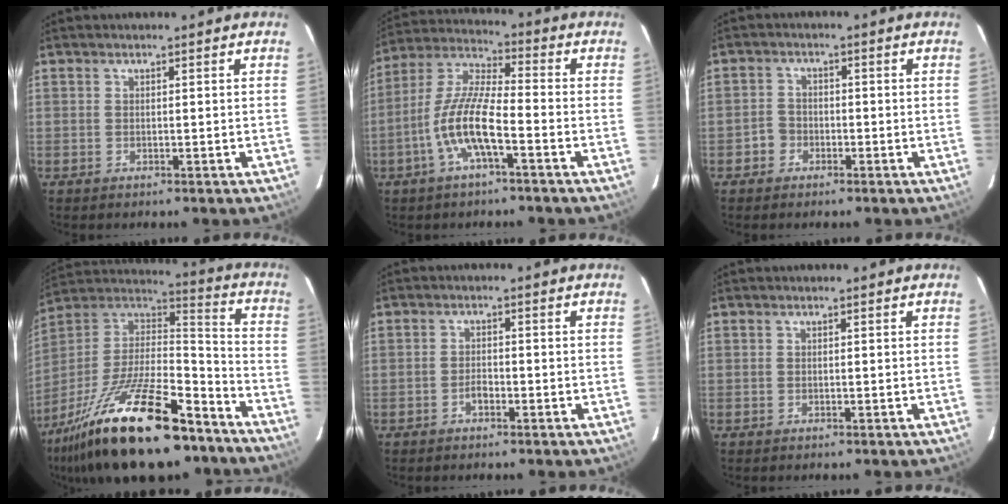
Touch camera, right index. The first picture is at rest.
{"total": 11.0, "force": [-4.5, 2.2, 9.8], "torque": [-0.210, 0.003, -0.088]}
{"total": 3.0, "force": [-1.6, 2.5, 0.4], "torque": [-0.009, 0.010, -0.031]}
{"total": 29.3, "force": [-19.7, 9.8, 19.3], "torque": [-0.364, -0.022, -0.315]}
{"total": 1.7, "force": [-1.1, 0.9, 1.0], "torque": [-0.020, 0.004, -0.021]}
{"total": 0.0}